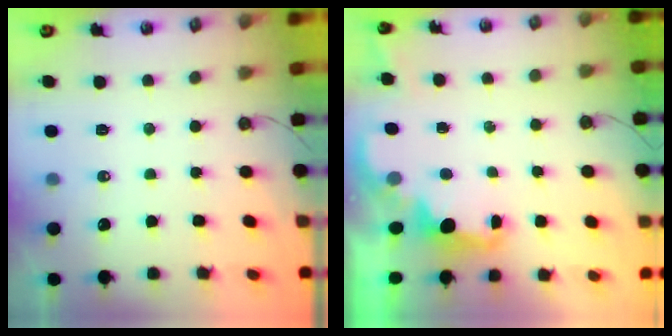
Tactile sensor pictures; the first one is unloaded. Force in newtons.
{"total": 2.0, "press": 1.9, "slide": 0.8}